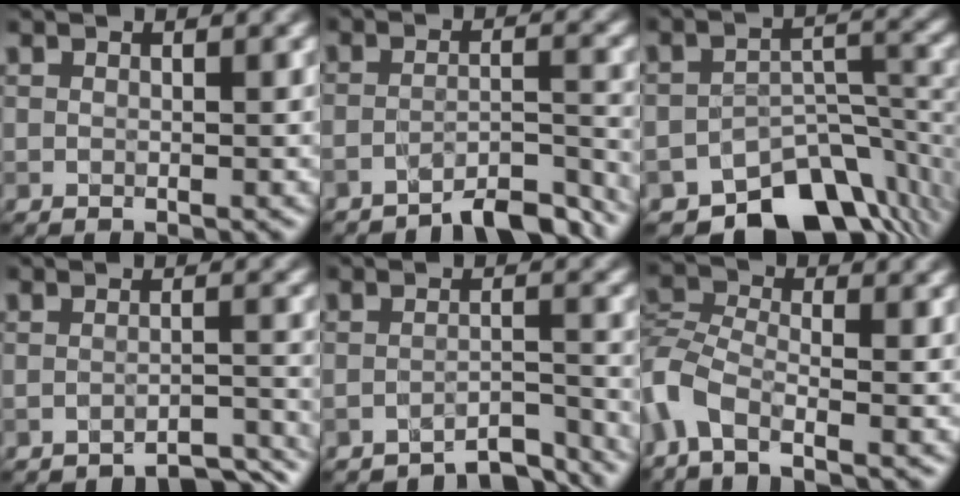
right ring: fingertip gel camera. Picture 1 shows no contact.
{"total": 5.1, "force": [-4.6, 0.5, 2.1], "torque": [-0.026, 0.006, -0.075]}
{"total": 10.2, "force": [-8.1, 4.7, 4.0], "torque": [-0.042, -0.020, -0.121]}
{"total": 3.4, "force": [-3.3, 0.2, 0.8], "torque": [-0.003, 0.004, -0.048]}
{"total": 3.9, "force": [-3.8, 0.3, 0.6], "torque": [-0.005, 0.003, -0.058]}
{"total": 4.7, "force": [-3.3, 1.8, 2.8], "torque": [-0.067, -0.007, -0.082]}